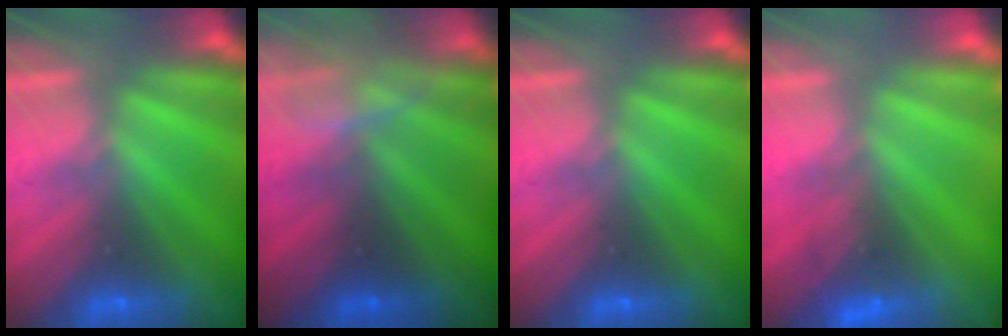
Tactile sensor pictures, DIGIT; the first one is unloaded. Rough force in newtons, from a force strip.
{"total": 2.4}
{"total": 0.0}
{"total": 2.5}